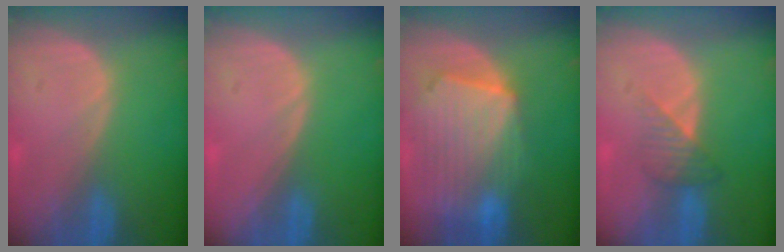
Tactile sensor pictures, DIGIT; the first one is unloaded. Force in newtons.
{"total": 0.0}
{"total": 10.9, "press": 9.5, "slide": 5.3}
{"total": 3.4, "press": 3.2, "slide": 1.1}